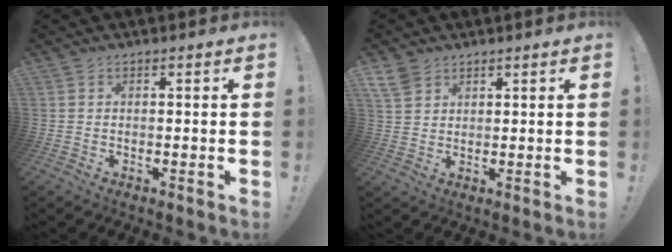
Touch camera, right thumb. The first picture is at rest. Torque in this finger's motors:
{"motor_torque": [-0.52, 0.68, 0.28, 0.06, 0.22]}